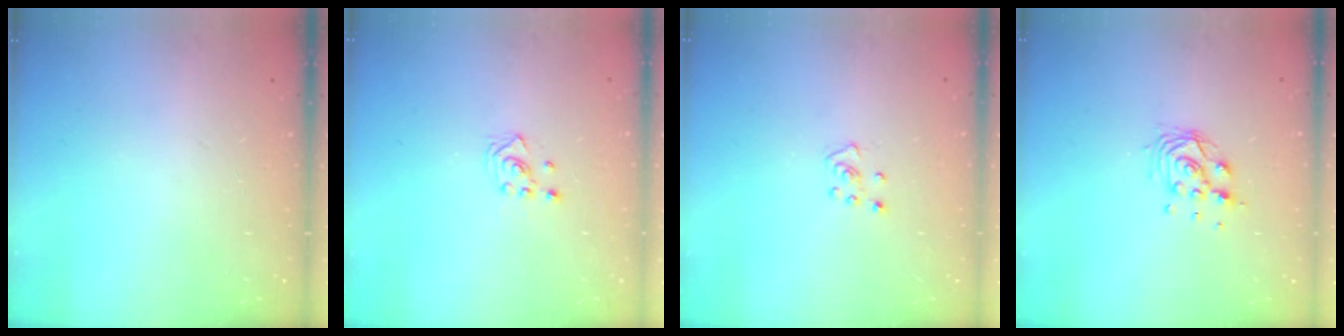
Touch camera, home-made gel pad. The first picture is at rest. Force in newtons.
{"total": 2.6, "press": 2.4, "slide": 0.9}
{"total": 4.0, "press": 4.0, "slide": 0.4}
{"total": 9.4, "press": 9.2, "slide": 1.9}